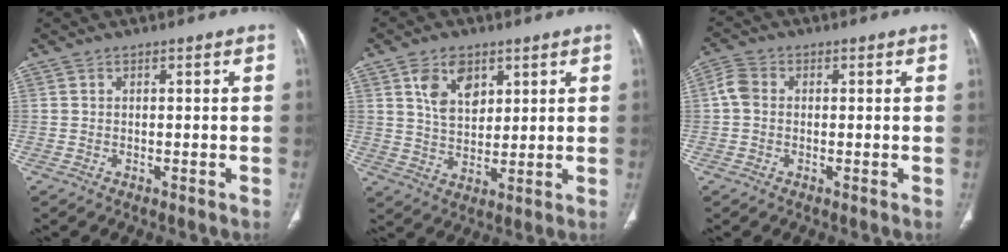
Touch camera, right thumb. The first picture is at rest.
{"total": 8.2, "force": [3.9, 5.1, 5.1], "torque": [-0.068, -0.021, 0.075]}
{"total": 3.4, "force": [0.1, 2.7, 2.1], "torque": [-0.042, 0.011, -0.005]}